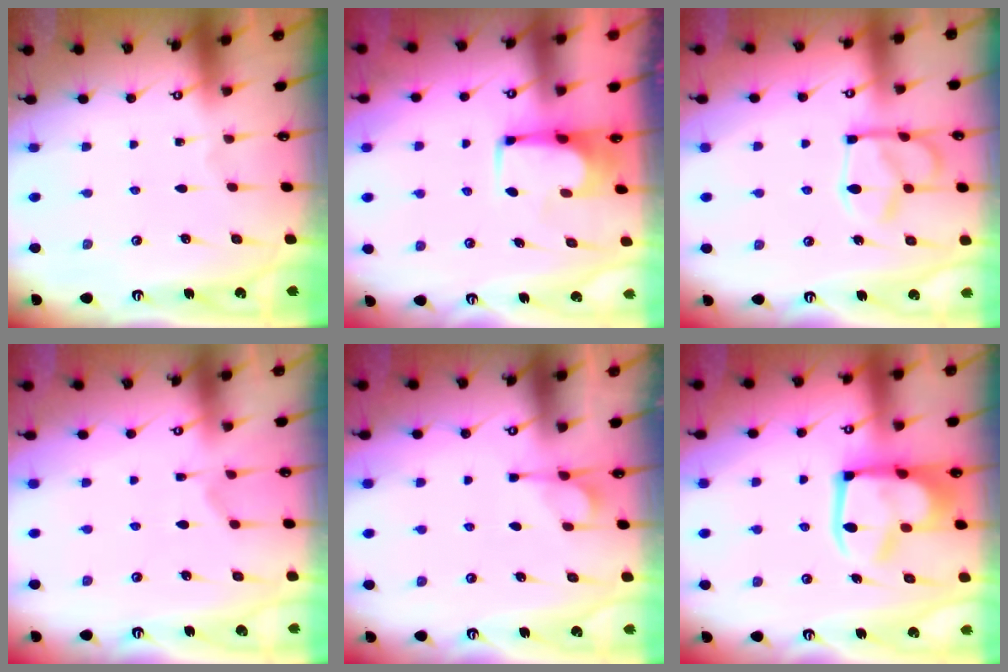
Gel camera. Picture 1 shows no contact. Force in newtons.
{"total": 1.5, "press": 1.5, "slide": 0.2}
{"total": 11.4, "press": 11.3, "slide": 1.1}
{"total": 2.3, "press": 1.9, "slide": 1.3}
{"total": 2.1, "press": 1.9, "slide": 0.9}
{"total": 11.1, "press": 11.0, "slide": 1.5}